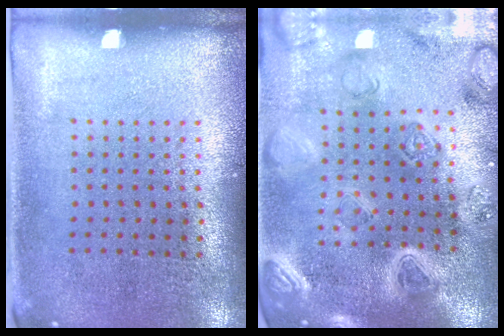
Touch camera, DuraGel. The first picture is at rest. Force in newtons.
{"total": 4.1, "press": 3.7, "slide": 1.9}